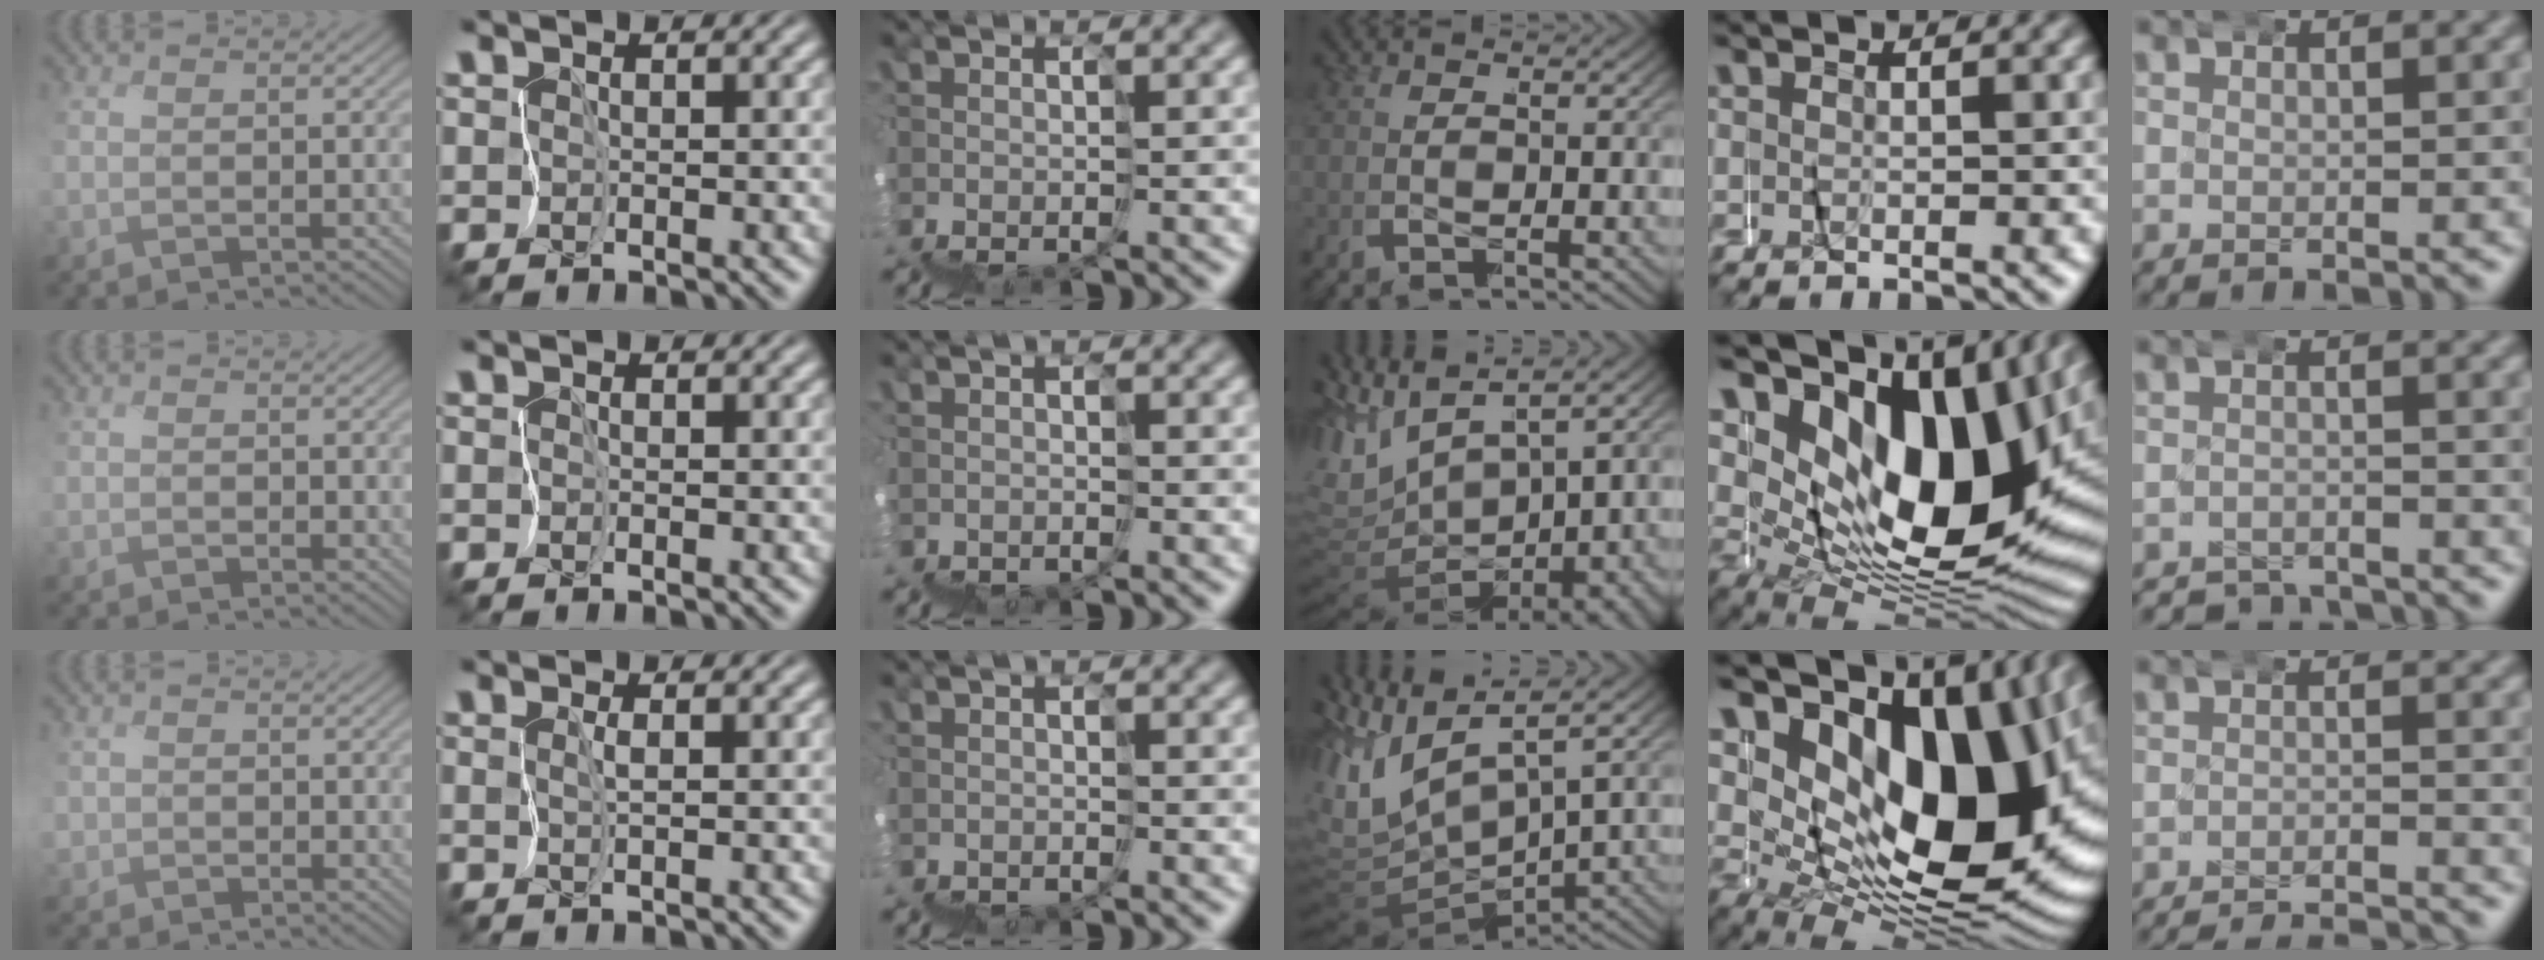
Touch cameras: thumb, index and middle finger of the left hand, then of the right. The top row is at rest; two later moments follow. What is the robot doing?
{"motion": "wrap", "object": "masking tape"}